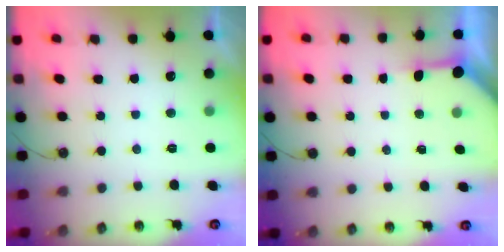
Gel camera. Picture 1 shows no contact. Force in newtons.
{"total": 3.6, "press": 3.5, "slide": 0.5}